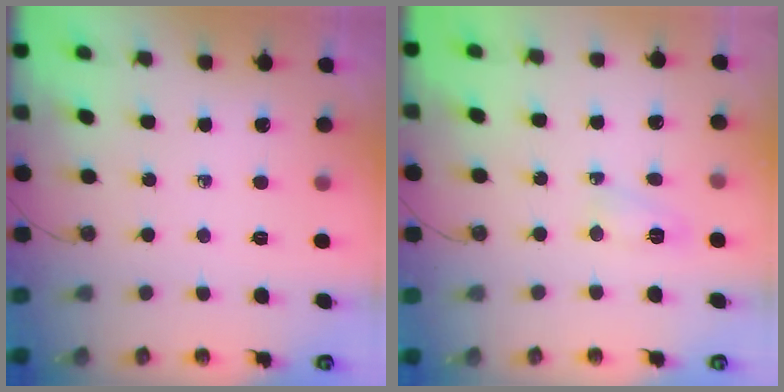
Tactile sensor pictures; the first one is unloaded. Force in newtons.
{"total": 3.9, "press": 3.9, "slide": 0.5}